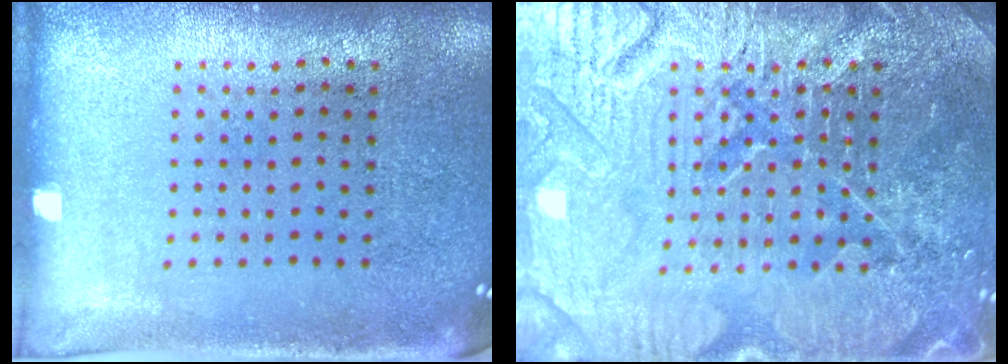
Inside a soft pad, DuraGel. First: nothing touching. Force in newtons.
{"total": 6.4, "press": 6.3, "slide": 0.7}